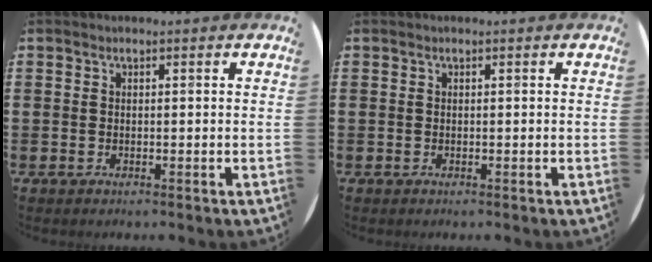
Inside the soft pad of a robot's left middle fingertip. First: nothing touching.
{"total": 0.0}